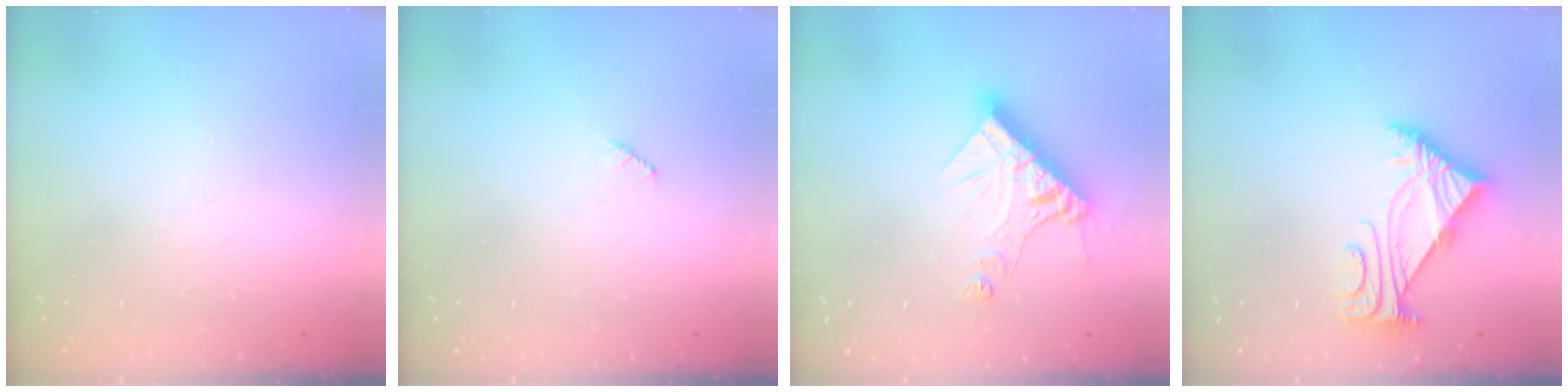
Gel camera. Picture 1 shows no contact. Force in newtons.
{"total": 2.5, "press": 2.5, "slide": 0.3}
{"total": 13.3, "press": 13.2, "slide": 1.7}
{"total": 5.0, "press": 4.9, "slide": 1.0}